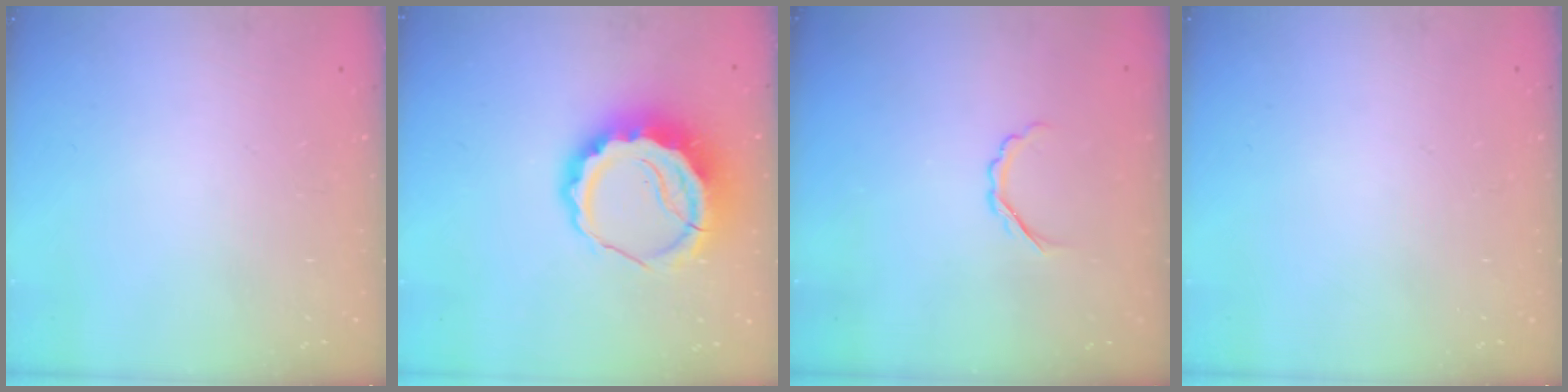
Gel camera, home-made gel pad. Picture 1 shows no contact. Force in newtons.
{"total": 9.3, "press": 9.1, "slide": 1.7}
{"total": 2.7, "press": 2.6, "slide": 0.8}
{"total": 0.0}